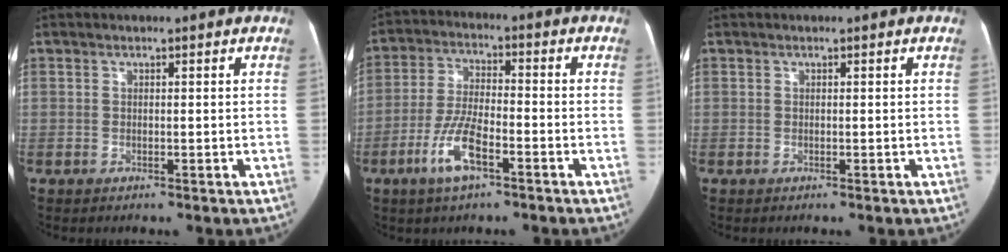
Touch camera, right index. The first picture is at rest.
{"total": 8.6, "force": [-4.3, 2.7, 7.0], "torque": [-0.152, 0.000, -0.080]}
{"total": 0.0}